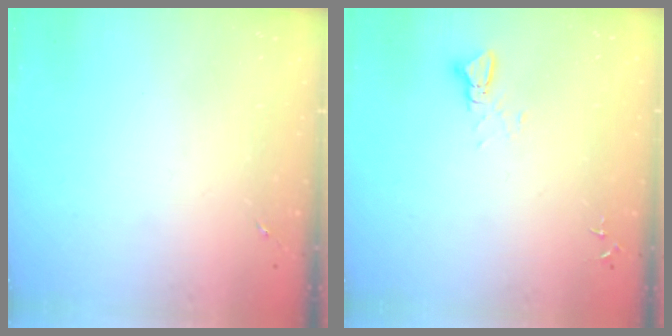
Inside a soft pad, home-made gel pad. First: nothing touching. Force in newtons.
{"total": 2.4, "press": 2.4, "slide": 0.1}